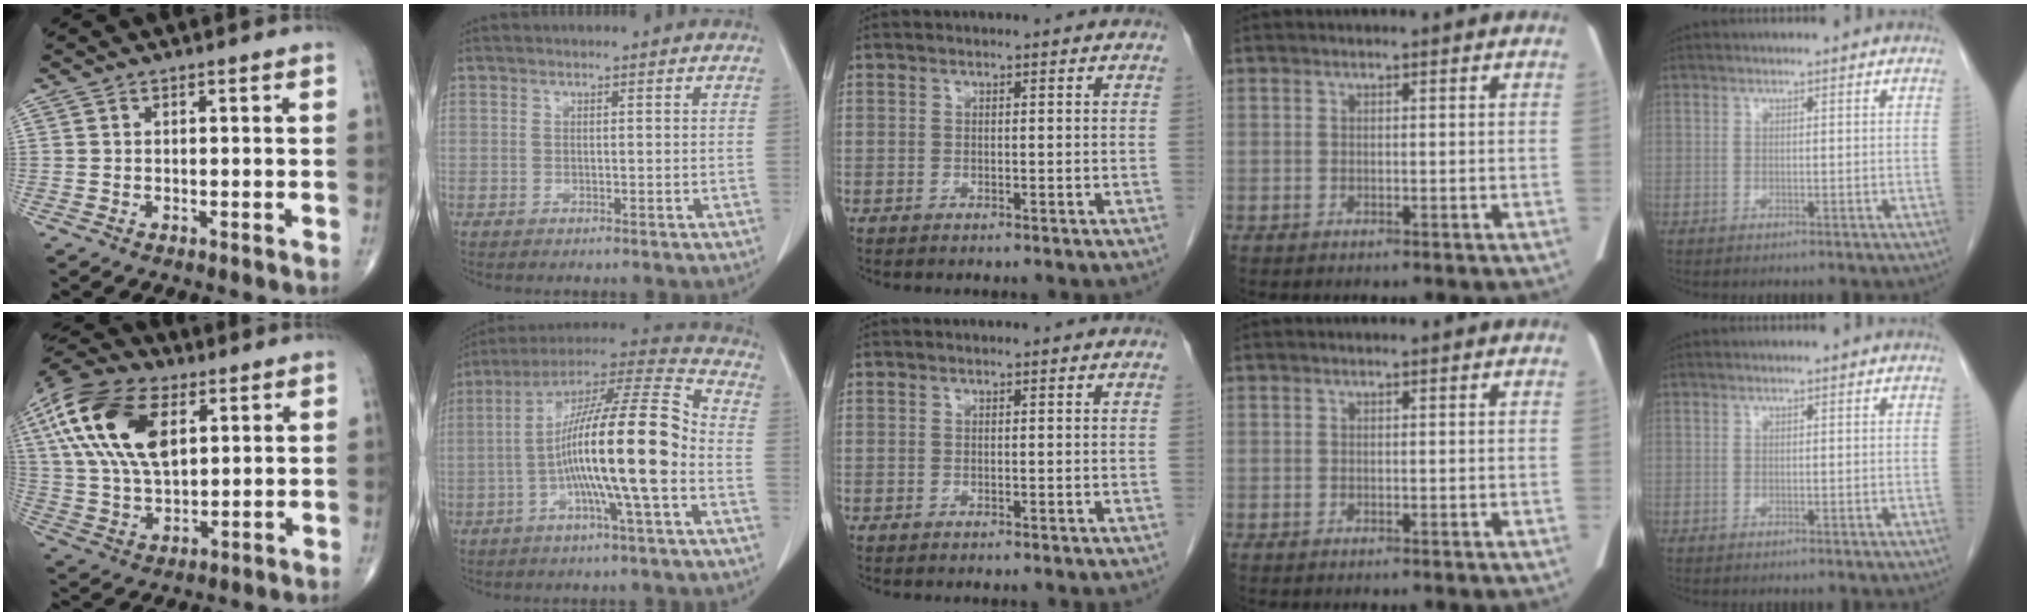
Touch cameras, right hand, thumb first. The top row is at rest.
{"thumb": {"total": 20.7, "force": [6.9, 11.2, 16.0], "torque": [-0.313, -0.007, 0.119]}, "index": {"total": 18.7, "force": [-3.6, 0.8, 18.4], "torque": [-0.323, 0.012, -0.071]}}